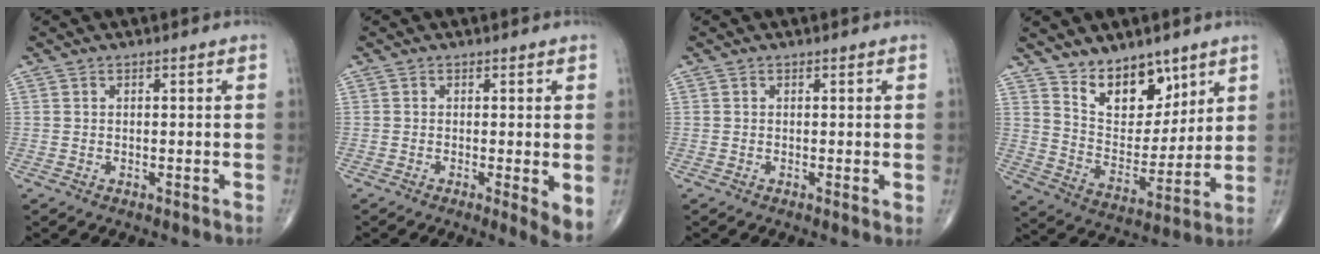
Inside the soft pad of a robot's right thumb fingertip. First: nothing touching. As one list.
[{"total": 4.1, "force": [-0.7, 0.6, 4.0], "torque": [-0.065, -0.015, -0.016]}, {"total": 0.9, "force": [-0.1, 0.1, 0.9], "torque": [-0.016, -0.004, -0.005]}, {"total": 12.7, "force": [8.7, 6.8, 6.3], "torque": [-0.060, -0.070, 0.162]}]